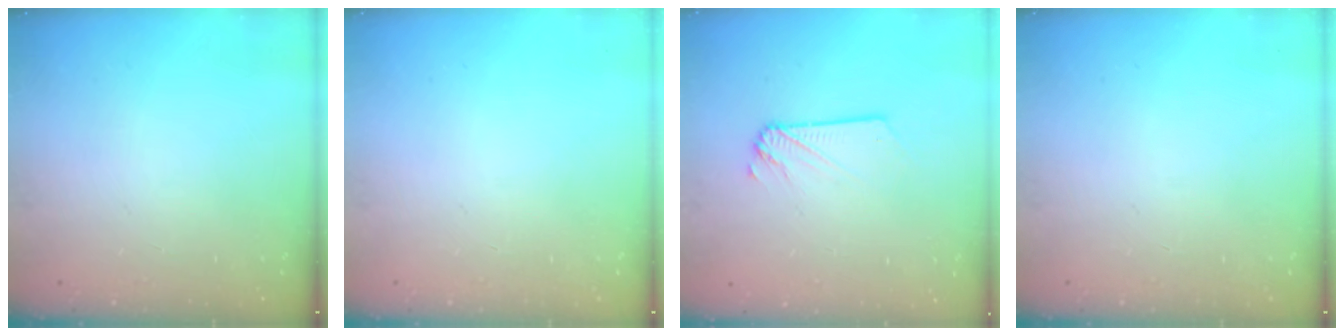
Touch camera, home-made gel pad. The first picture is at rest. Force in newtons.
{"total": 0.0}
{"total": 2.0, "press": 2.0, "slide": 0.2}
{"total": 0.0}